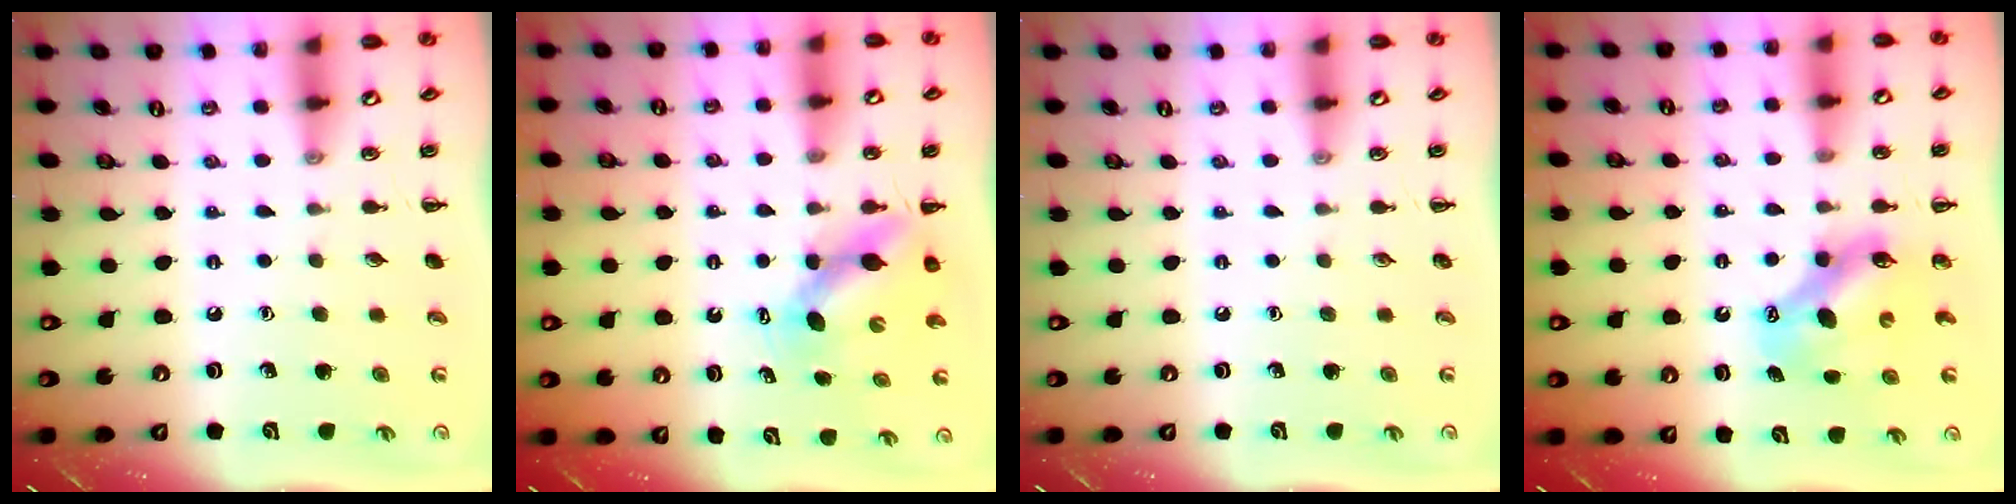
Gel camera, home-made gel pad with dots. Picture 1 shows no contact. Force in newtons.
{"total": 6.2, "press": 6.2, "slide": 0.5}
{"total": 0.0}
{"total": 8.8, "press": 8.6, "slide": 1.6}